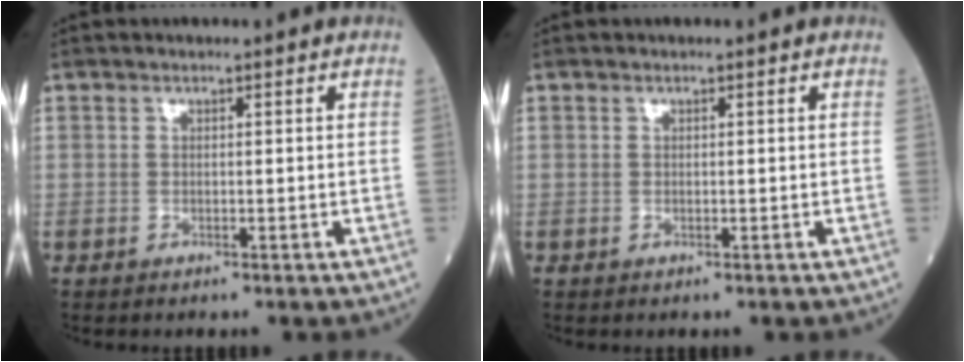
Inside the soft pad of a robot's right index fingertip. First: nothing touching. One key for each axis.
{"total": 0.0}